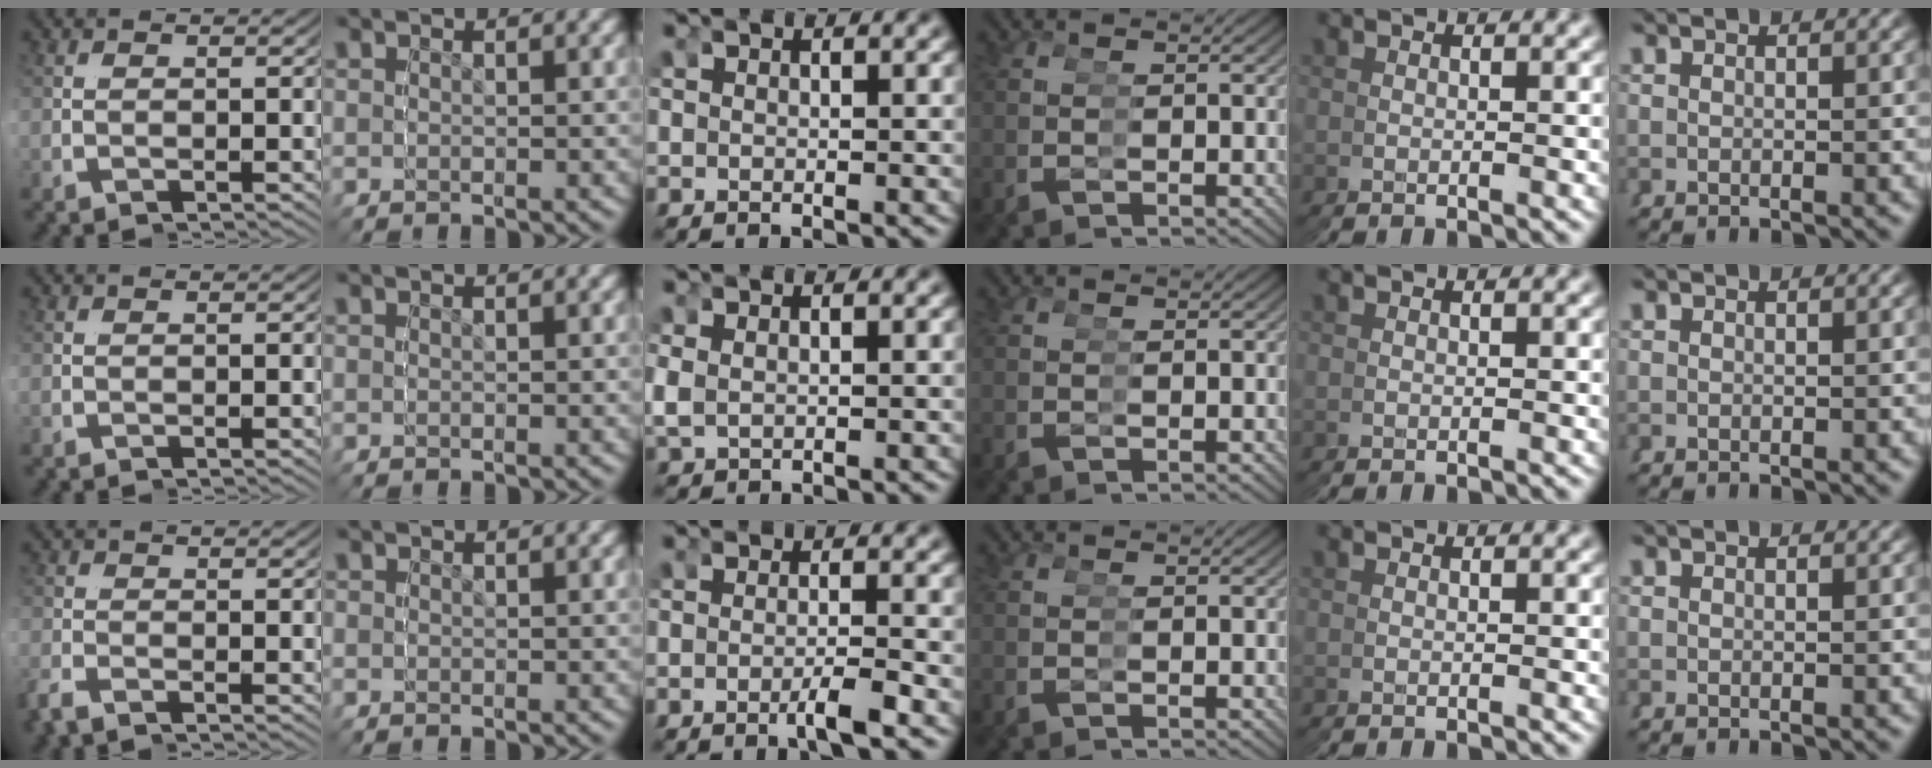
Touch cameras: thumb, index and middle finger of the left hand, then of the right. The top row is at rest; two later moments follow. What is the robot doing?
{"motion": "grasp_and_lifting", "object": "glasses"}